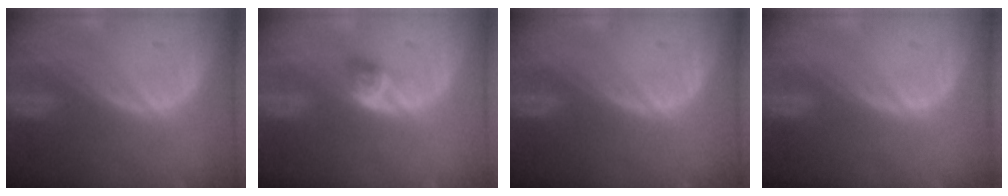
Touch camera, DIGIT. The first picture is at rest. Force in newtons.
{"total": 2.7, "press": 2.4, "slide": 1.3}
{"total": 0.0}
{"total": 0.0}